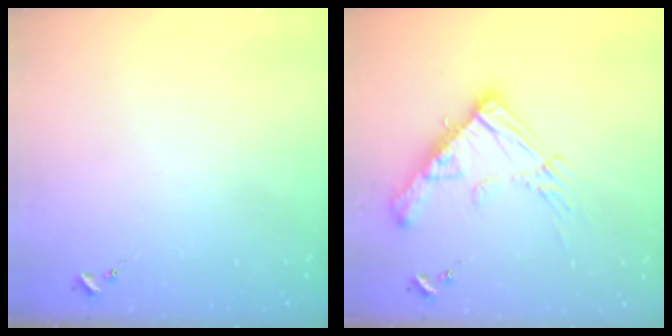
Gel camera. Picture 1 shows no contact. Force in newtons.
{"total": 17.3, "press": 17.2, "slide": 1.7}